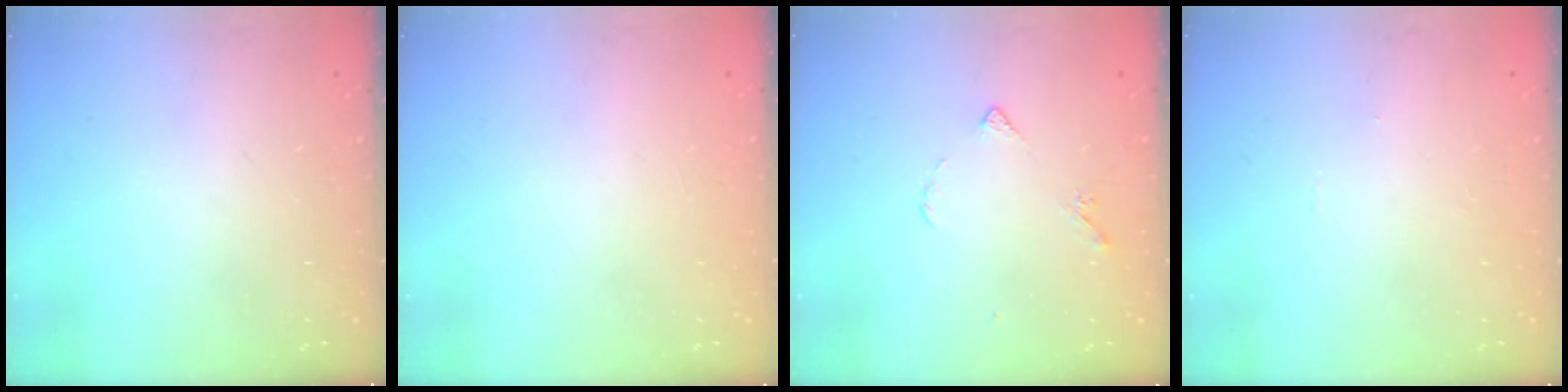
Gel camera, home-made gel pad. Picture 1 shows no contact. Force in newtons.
{"total": 2.0, "press": 2.0, "slide": 0.1}
{"total": 4.3, "press": 4.3, "slide": 0.7}
{"total": 0.0}